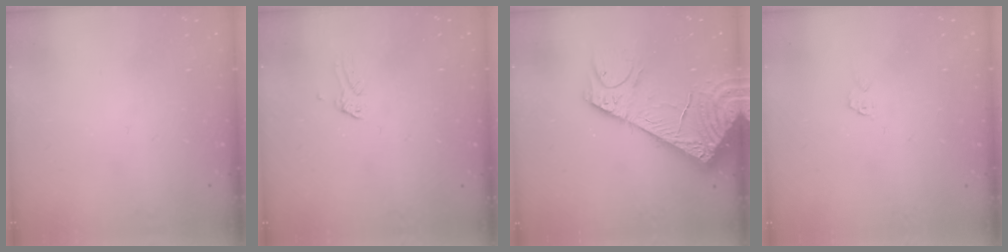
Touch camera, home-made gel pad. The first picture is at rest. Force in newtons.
{"total": 0.0}
{"total": 14.2, "press": 13.9, "slide": 2.9}
{"total": 3.4, "press": 3.4, "slide": 0.2}